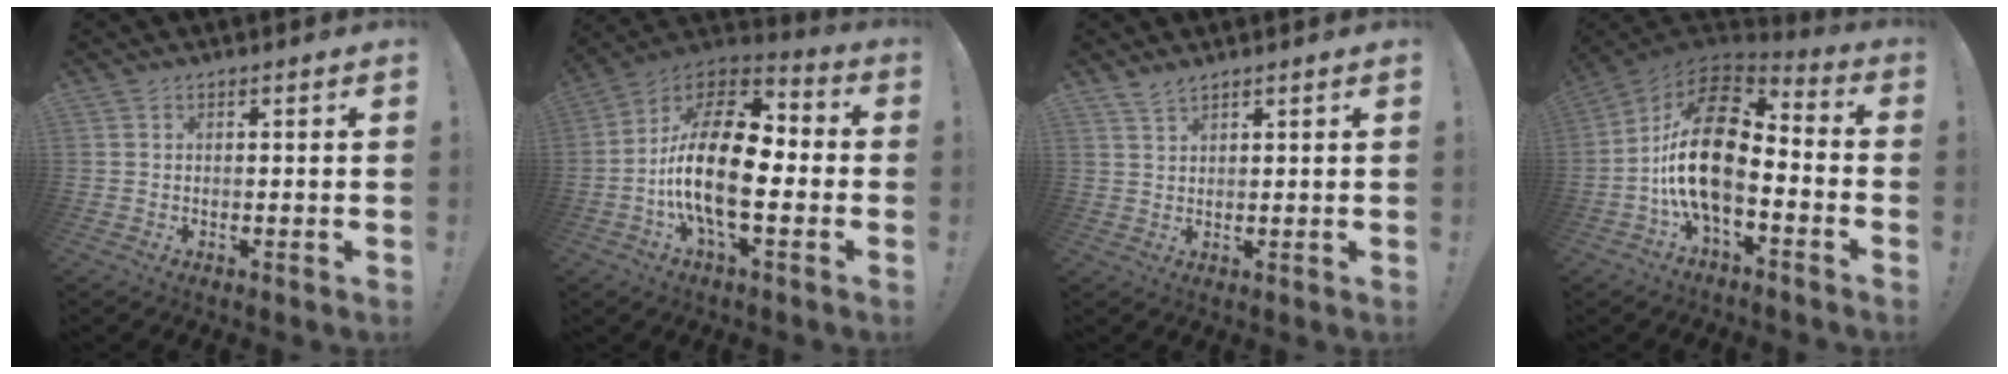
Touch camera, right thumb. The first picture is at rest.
{"total": 21.2, "force": [-2.4, 9.6, 18.8], "torque": [-0.365, 0.016, -0.043]}
{"total": 2.8, "force": [2.4, 0.6, 1.2], "torque": [-0.021, -0.017, 0.044]}
{"total": 20.7, "force": [-2.0, 11.0, 17.5], "torque": [-0.340, 0.019, -0.032]}